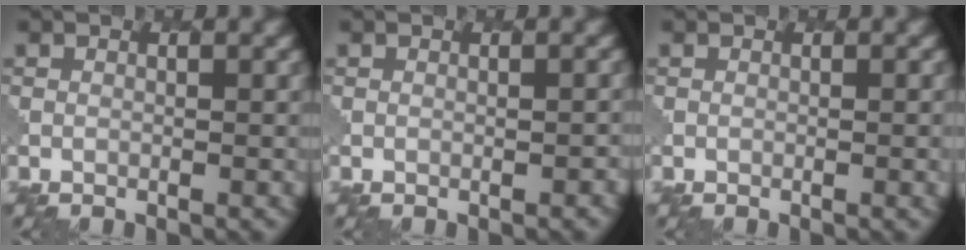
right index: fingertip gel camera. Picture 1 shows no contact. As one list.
[{"total": 1.0, "force": [-0.6, 0.4, 0.8], "torque": [-0.006, 0.005, -0.004]}, {"total": 1.1, "force": [0.0, 0.4, 1.1], "torque": [-0.006, 0.002, 0.004]}]